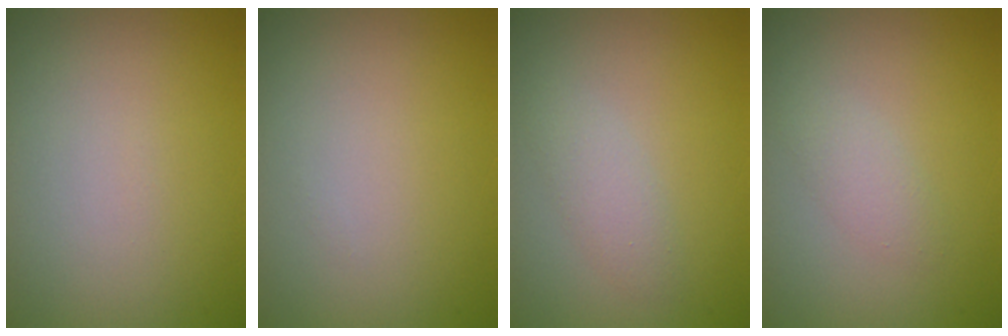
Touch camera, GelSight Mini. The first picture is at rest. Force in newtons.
{"total": 0.0}
{"total": 1.6, "press": 1.6, "slide": 0.1}
{"total": 1.4, "press": 1.4, "slide": 0.1}